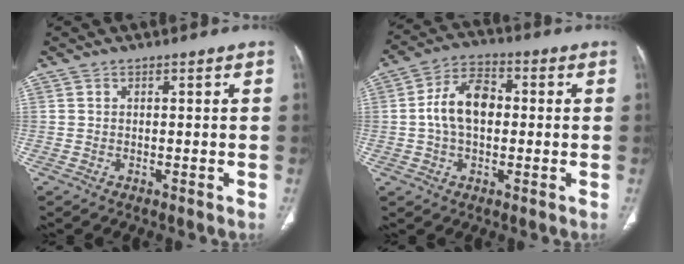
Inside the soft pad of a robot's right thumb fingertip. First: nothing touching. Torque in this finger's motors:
{"motor_torque": [0.13, 0.08, 1.06, 0.09, 0.06]}